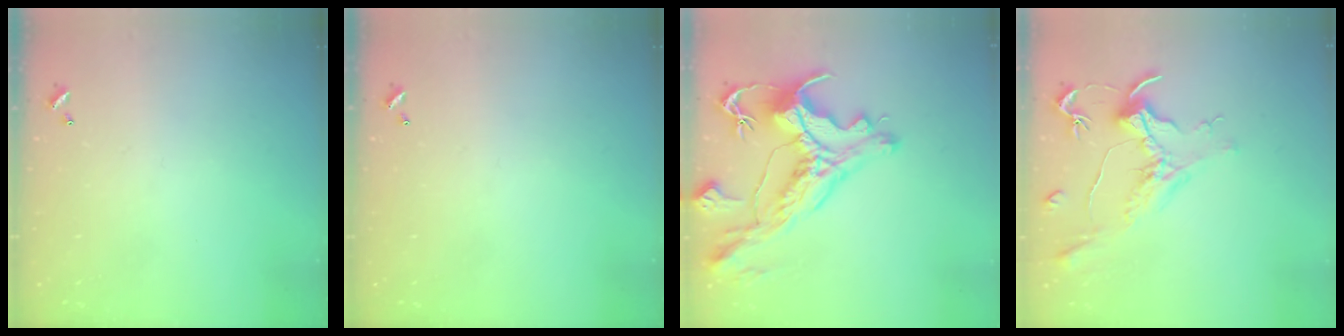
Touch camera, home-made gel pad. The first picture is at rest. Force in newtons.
{"total": 0.0}
{"total": 7.1, "press": 6.9, "slide": 1.8}
{"total": 1.5, "press": 1.2, "slide": 0.9}